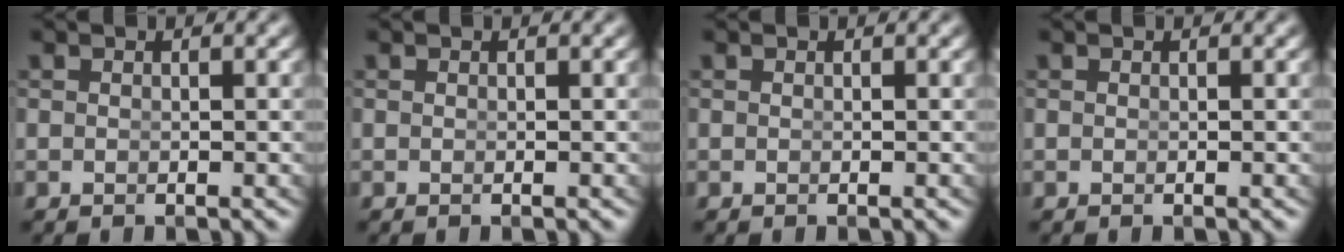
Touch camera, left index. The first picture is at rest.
{"total": 0.0}
{"total": 0.0}
{"total": 0.0}